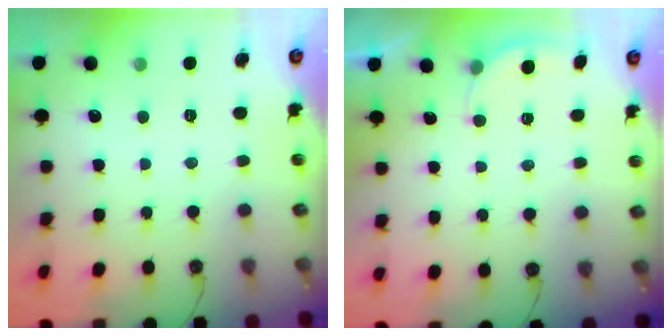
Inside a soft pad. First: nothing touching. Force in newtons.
{"total": 2.5, "press": 2.5, "slide": 0.2}